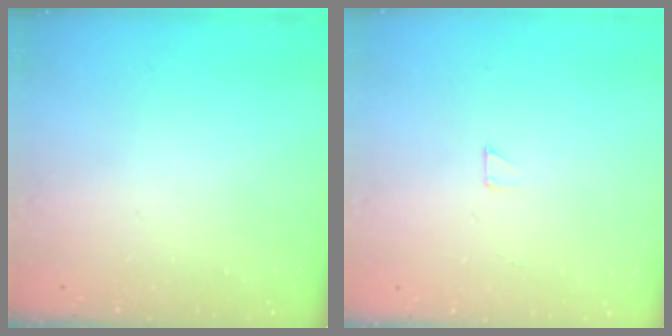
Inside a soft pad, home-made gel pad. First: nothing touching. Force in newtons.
{"total": 2.0, "press": 2.0, "slide": 0.0}